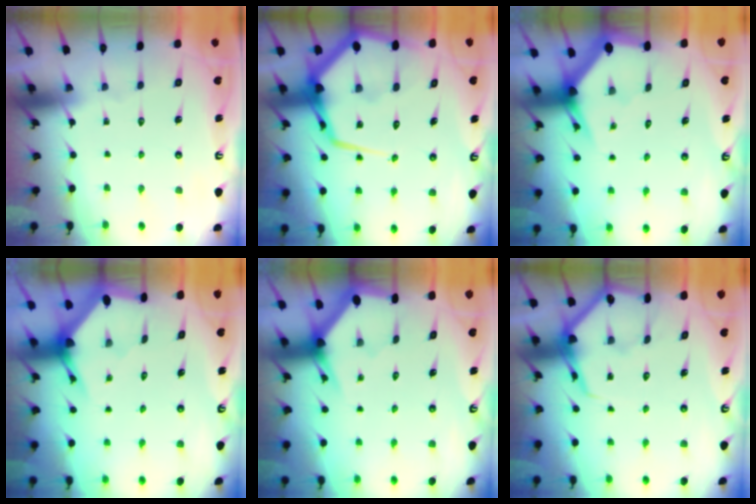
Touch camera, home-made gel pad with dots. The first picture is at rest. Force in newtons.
{"total": 17.0, "press": 16.9, "slide": 1.8}
{"total": 3.0, "press": 3.0, "slide": 0.1}
{"total": 2.9, "press": 2.9, "slide": 0.2}
{"total": 3.0, "press": 3.0, "slide": 0.1}
{"total": 6.6, "press": 6.5, "slide": 0.7}